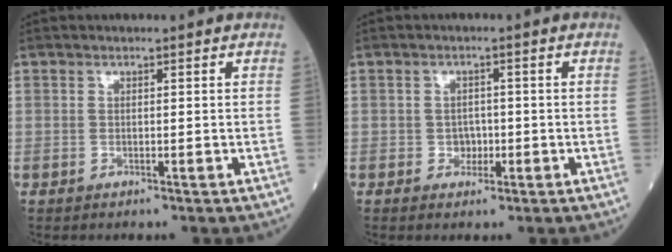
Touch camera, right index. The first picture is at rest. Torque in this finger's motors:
{"motor_torque": [0.00, -0.10, 0.07, 0.02]}